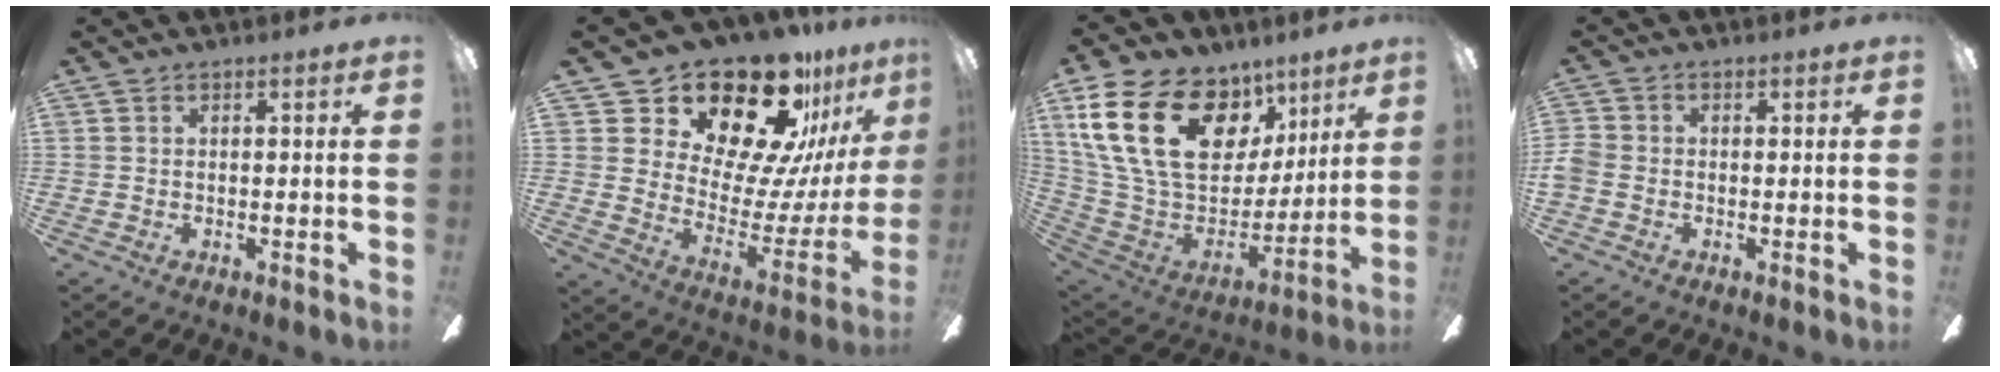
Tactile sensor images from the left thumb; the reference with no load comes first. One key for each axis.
{"total": 24.5, "fx": 20.0, "fy": 9.1, "fz": 10.8, "tx": -0.160, "ty": -0.154, "tz": 0.350}
{"total": 27.5, "fx": 11.4, "fy": 18.0, "fz": 17.4, "tx": -0.343, "ty": -0.039, "tz": 0.223}
{"total": 2.9, "fx": -1.1, "fy": 2.2, "fz": 1.5, "tx": -0.029, "ty": 0.007, "tz": -0.020}